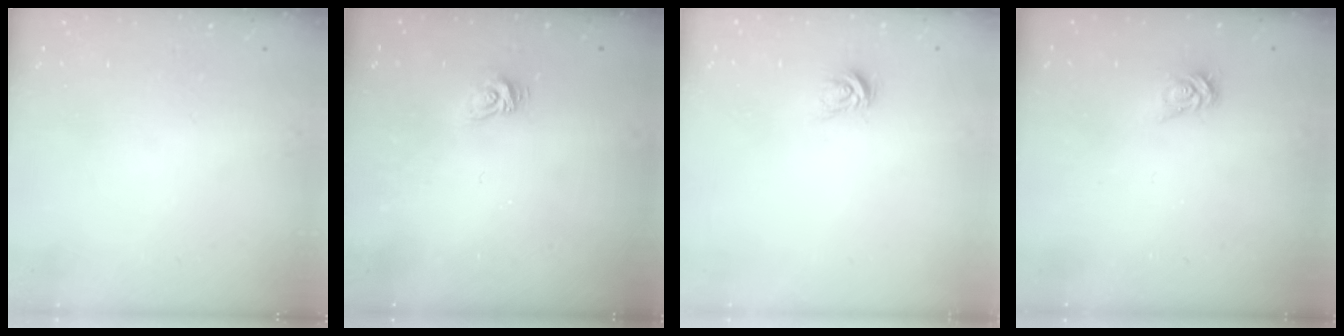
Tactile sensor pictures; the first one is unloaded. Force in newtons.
{"total": 5.5, "press": 5.5, "slide": 0.4}
{"total": 3.8, "press": 3.8, "slide": 0.5}
{"total": 3.2, "press": 3.2, "slide": 0.3}